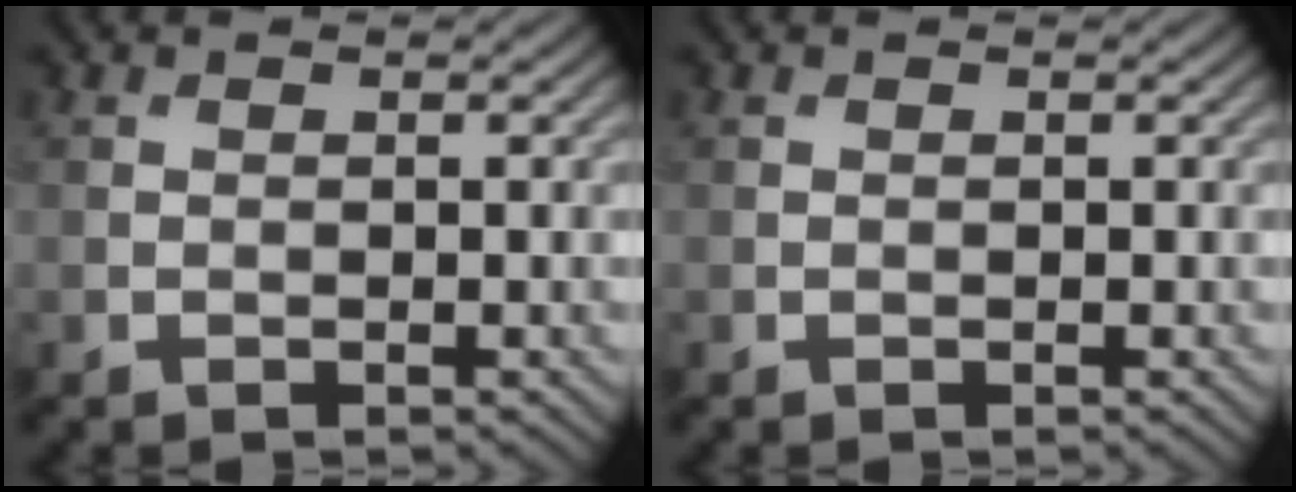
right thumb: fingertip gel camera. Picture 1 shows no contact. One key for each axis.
{"total": 0.0}